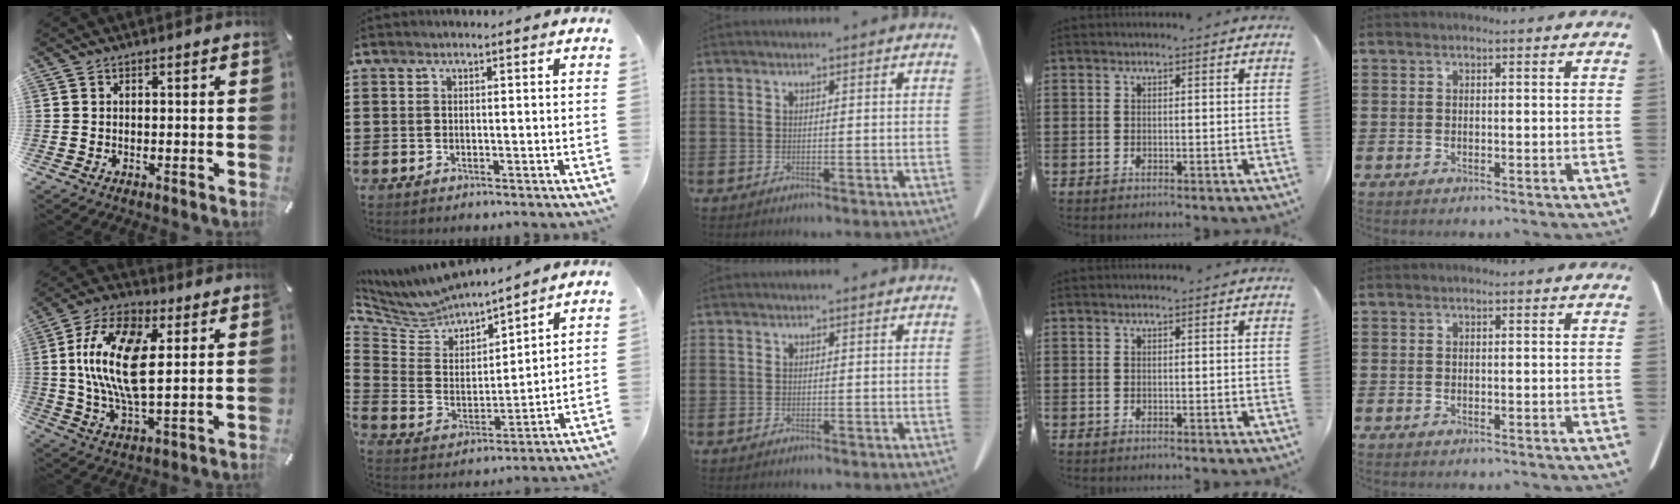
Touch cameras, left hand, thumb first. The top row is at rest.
{"thumb": {"total": 16.9, "force": [3.7, 8.2, 14.3], "torque": [-0.317, -0.003, 0.064]}, "index": {"total": 6.7, "force": [6.5, 1.5, 0.5], "torque": [-0.055, -0.052, 0.112]}}